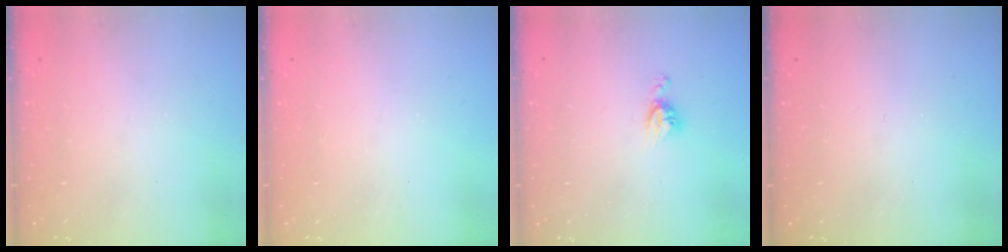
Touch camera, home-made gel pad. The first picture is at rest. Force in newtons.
{"total": 0.0}
{"total": 5.1, "press": 5.1, "slide": 0.5}
{"total": 0.0}